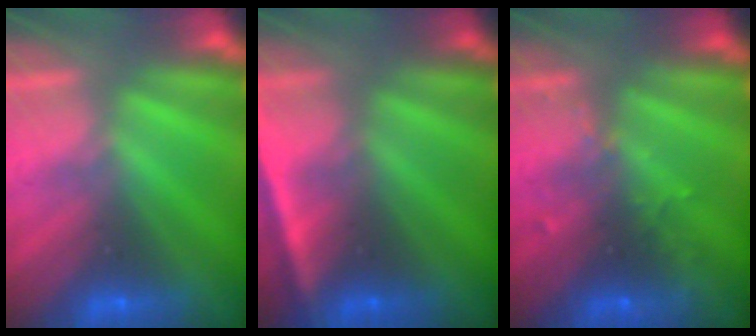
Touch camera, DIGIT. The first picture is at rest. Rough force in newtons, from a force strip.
{"total": 4.5}
{"total": 2.9}